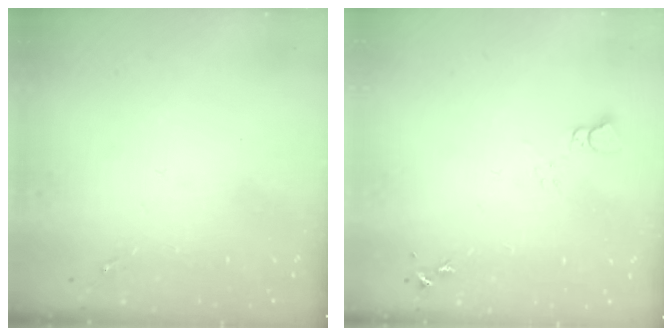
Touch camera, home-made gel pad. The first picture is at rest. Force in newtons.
{"total": 3.7, "press": 3.7, "slide": 0.4}